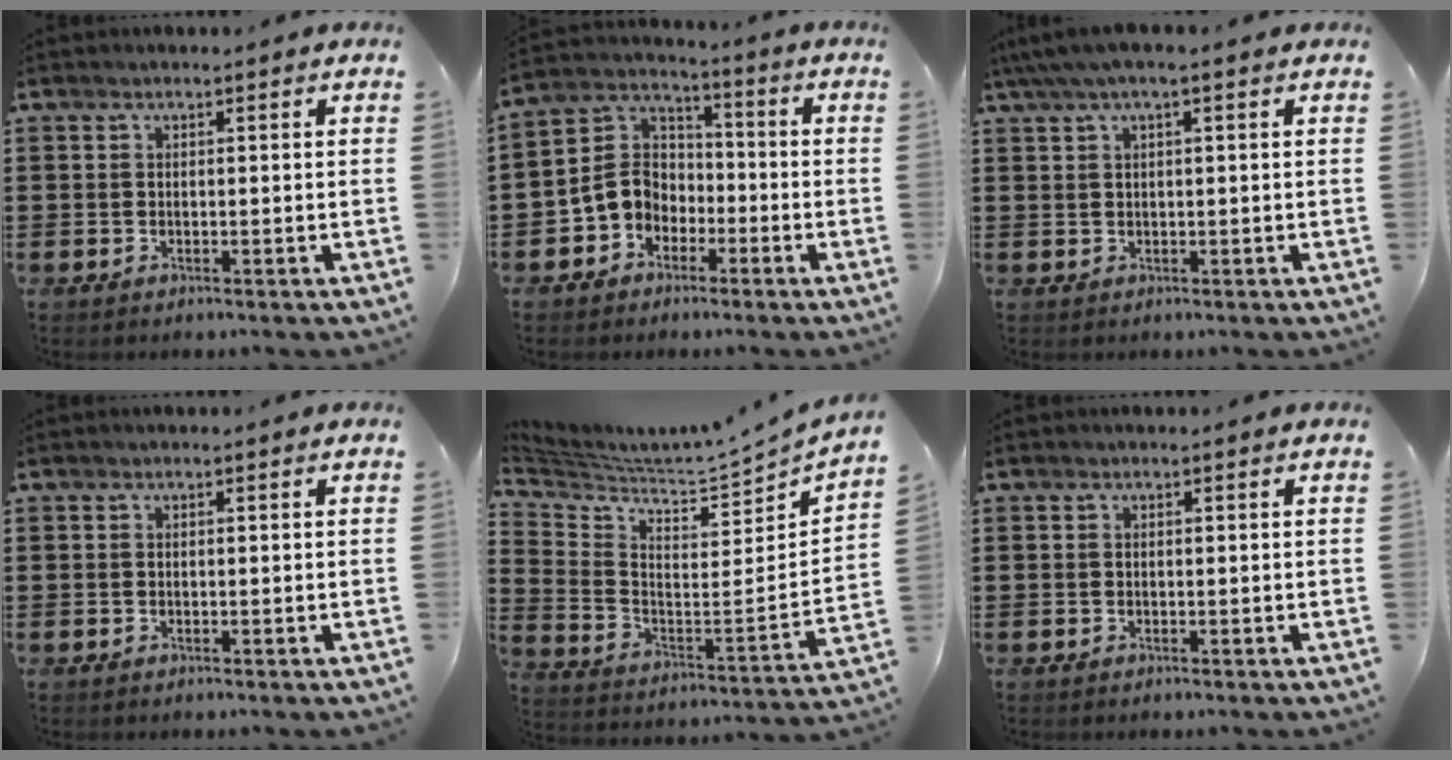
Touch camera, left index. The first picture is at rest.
{"total": 7.1, "force": [-2.4, 6.1, 2.6], "torque": [-0.088, 0.014, -0.055]}
{"total": 2.3, "force": [0.6, 0.5, 2.1], "torque": [-0.039, 0.003, 0.009]}
{"total": 0.0}
{"total": 3.0, "force": [2.9, -0.5, 0.5], "torque": [-0.035, -0.059, 0.042]}
{"total": 0.0}